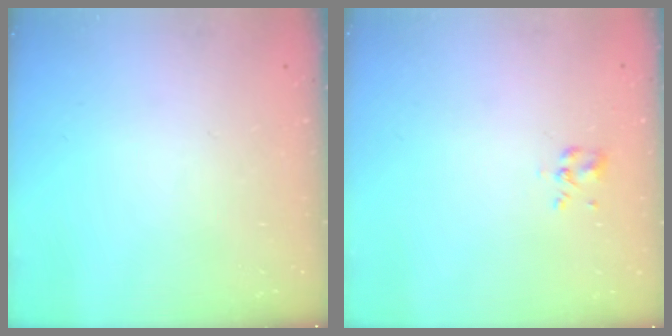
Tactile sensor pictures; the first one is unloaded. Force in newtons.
{"total": 1.9, "press": 1.8, "slide": 0.8}